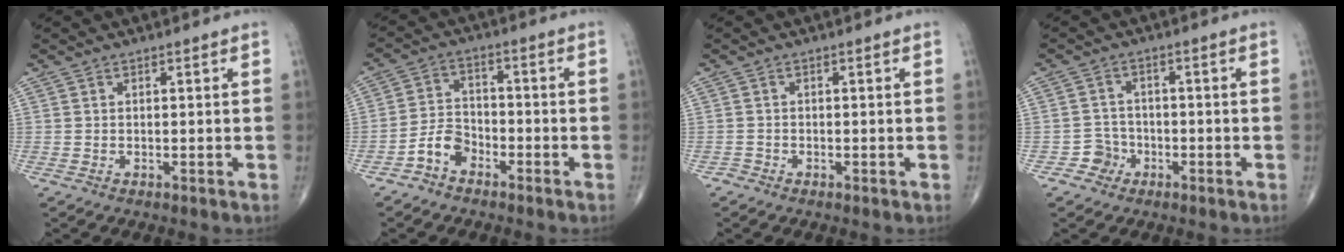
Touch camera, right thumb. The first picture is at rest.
{"total": 5.4, "force": [-3.4, 3.4, 2.4], "torque": [-0.035, 0.030, -0.073]}
{"total": 0.8, "force": [-0.6, 0.4, -0.2], "torque": [0.007, 0.002, -0.019]}
{"total": 3.5, "force": [-1.8, 3.0, 0.0], "torque": [0.024, 0.016, -0.037]}